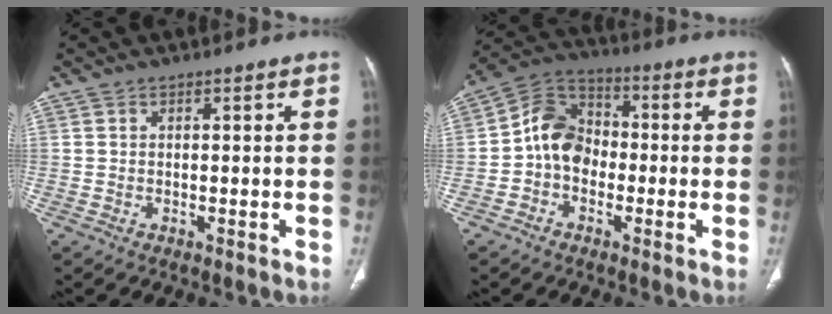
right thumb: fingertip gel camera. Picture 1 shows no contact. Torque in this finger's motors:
{"motor_torque": [1.25, 0.93, 0.72, -0.35, 0.07]}